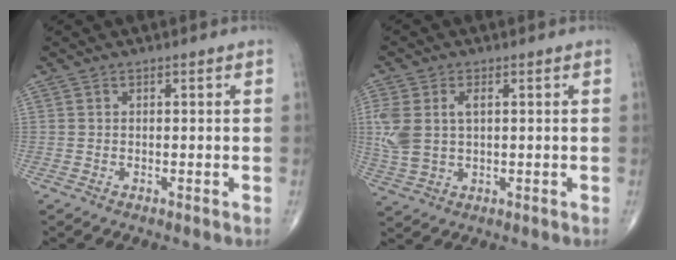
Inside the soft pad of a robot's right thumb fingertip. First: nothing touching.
{"total": 8.4, "force": [1.5, 5.0, 6.6], "torque": [-0.165, 0.009, 0.039]}